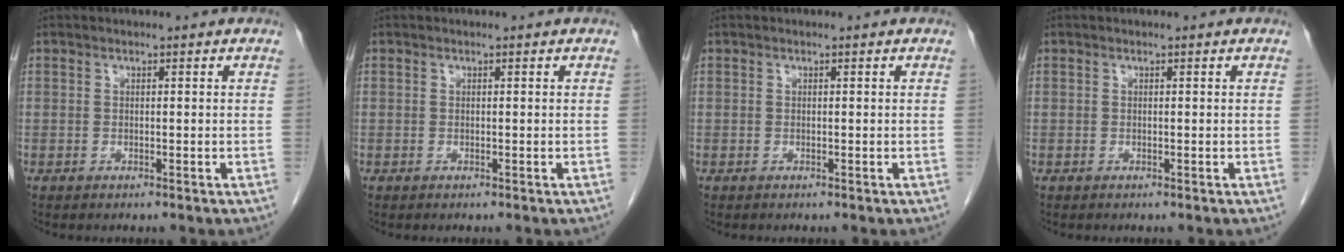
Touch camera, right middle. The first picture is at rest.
{"total": 0.0}
{"total": 0.0}
{"total": 0.0}